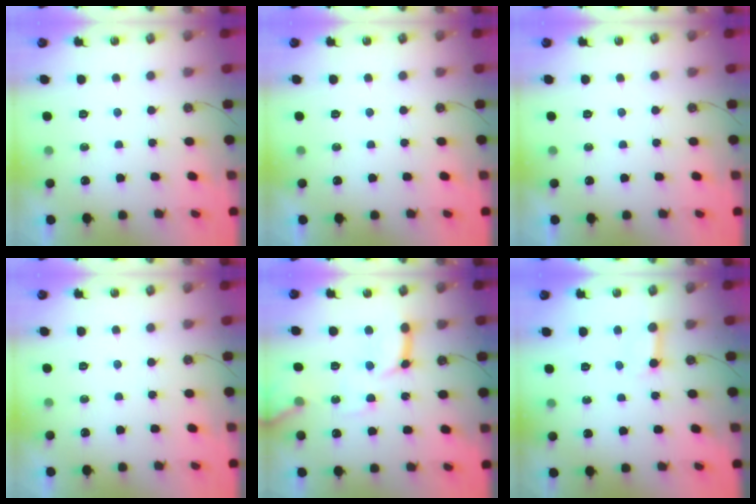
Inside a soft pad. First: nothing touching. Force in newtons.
{"total": 0.0}
{"total": 0.0}
{"total": 0.0}
{"total": 12.3, "press": 12.3, "slide": 1.0}
{"total": 5.1, "press": 5.1, "slide": 0.6}